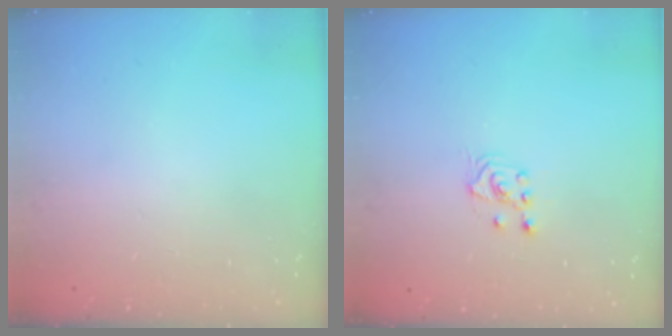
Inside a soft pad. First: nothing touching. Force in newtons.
{"total": 2.1, "press": 2.0, "slide": 0.8}